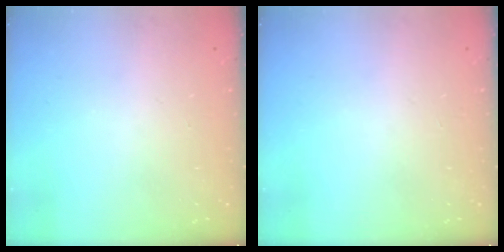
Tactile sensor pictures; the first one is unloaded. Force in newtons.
{"total": 0.0}